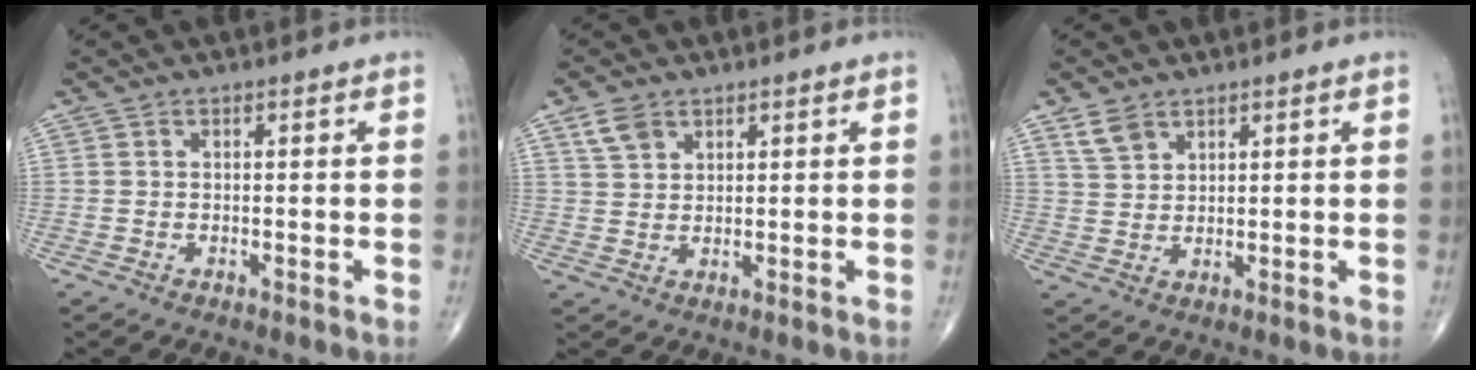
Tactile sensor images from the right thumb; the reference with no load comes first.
{"total": 4.1, "force": [2.5, 2.7, 1.9], "torque": [-0.029, -0.005, 0.054]}
{"total": 3.9, "force": [2.8, 2.3, 1.6], "torque": [-0.023, -0.010, 0.061]}